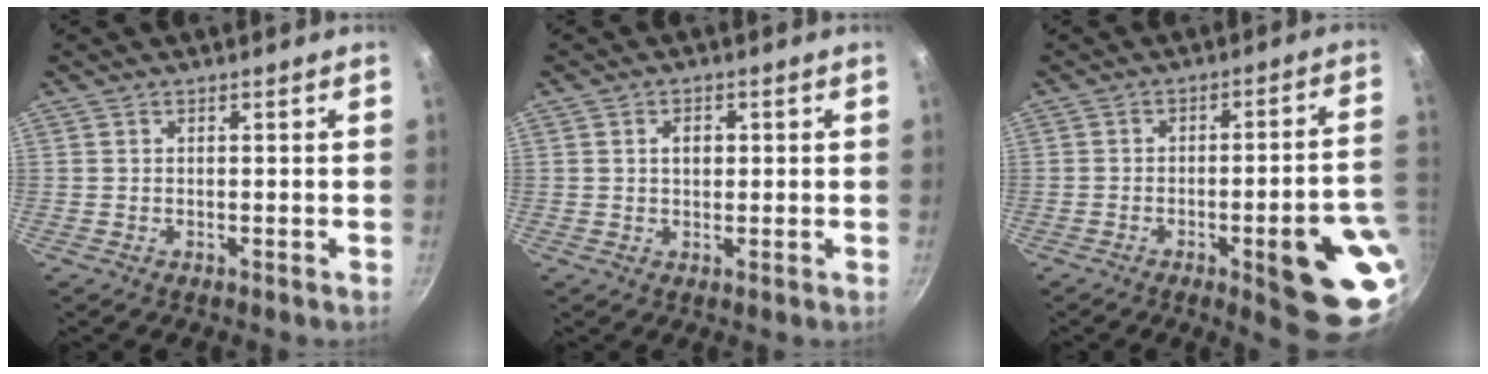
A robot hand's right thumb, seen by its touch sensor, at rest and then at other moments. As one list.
[{"total": 2.9, "force": [0.5, 2.1, 2.0], "torque": [-0.021, 0.004, 0.008]}, {"total": 17.6, "force": [-5.5, 4.6, 16.1], "torque": [-0.159, 0.025, -0.068]}]